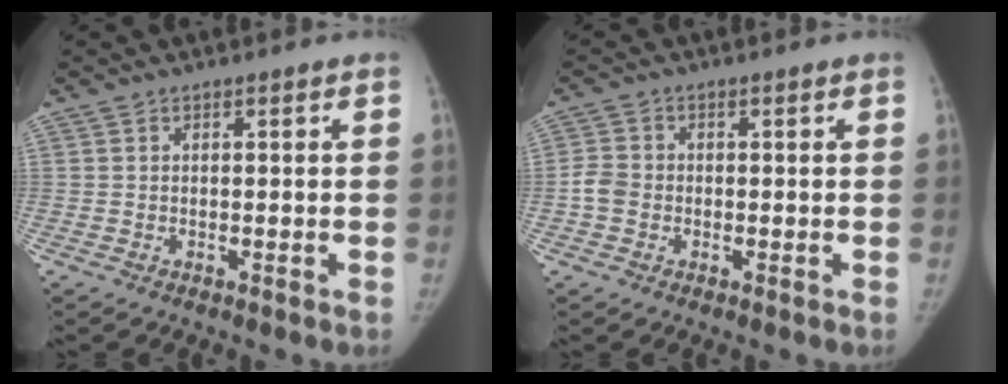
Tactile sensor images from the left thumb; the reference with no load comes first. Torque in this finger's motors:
{"motor_torque": [-0.22, 0.24, -0.16, 0.03, 0.01]}